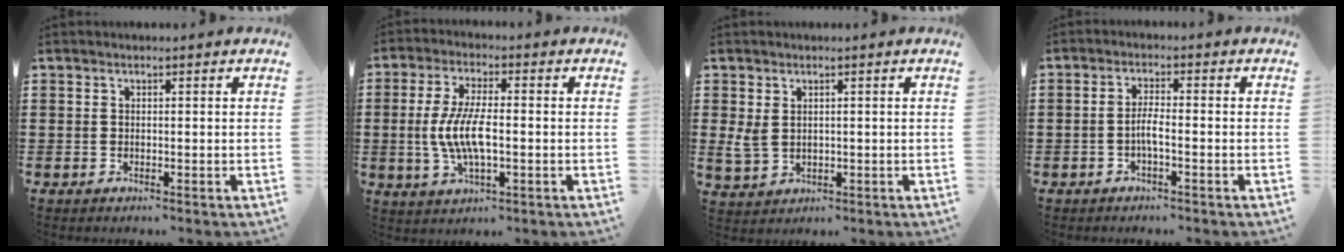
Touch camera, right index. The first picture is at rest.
{"total": 7.6, "force": [-1.1, 2.6, 7.1], "torque": [-0.158, -0.007, -0.029]}
{"total": 2.7, "force": [1.0, 1.9, 1.7], "torque": [-0.045, 0.002, 0.017]}
{"total": 2.6, "force": [-1.1, 0.4, 2.3], "torque": [-0.050, -0.001, -0.023]}